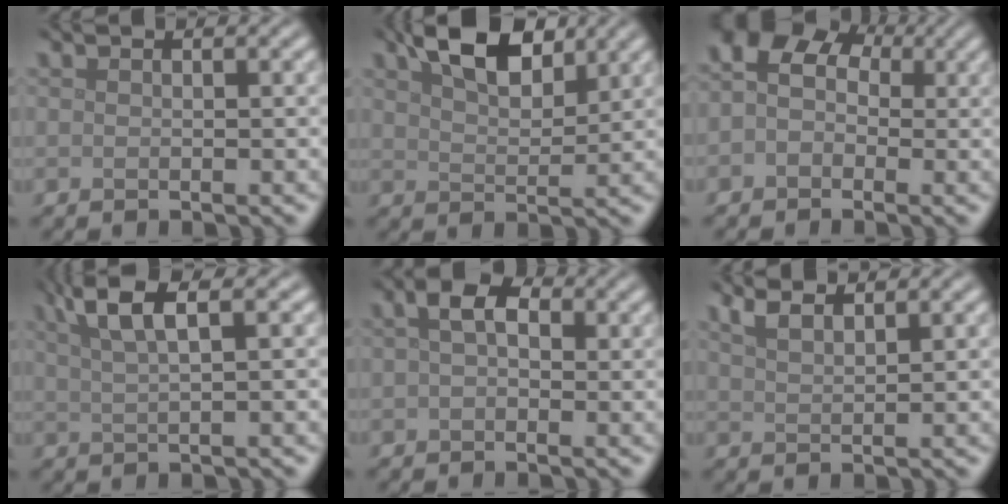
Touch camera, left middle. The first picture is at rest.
{"total": 6.3, "force": [3.9, 2.9, 4.1], "torque": [-0.068, 0.014, 0.062]}
{"total": 6.3, "force": [0.8, 5.2, 3.5], "torque": [-0.042, 0.029, -0.015]}
{"total": 4.8, "force": [2.6, 1.2, 3.8], "torque": [-0.063, 0.015, 0.045]}
{"total": 3.3, "force": [0.9, 2.0, 2.5], "torque": [-0.039, 0.011, 0.006]}
{"total": 2.5, "force": [2.1, 0.6, 1.2], "torque": [-0.019, 0.009, 0.039]}